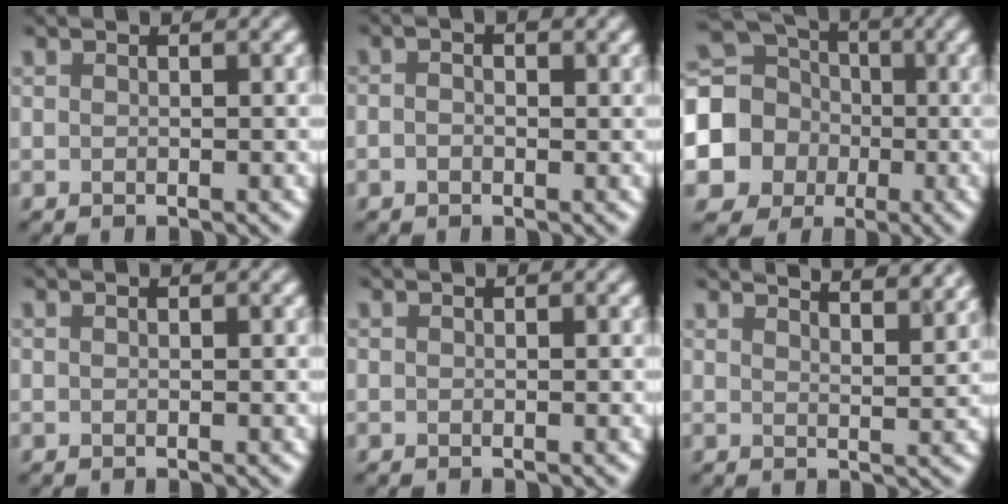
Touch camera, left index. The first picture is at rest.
{"total": 1.8, "force": [0.4, 1.0, 1.5], "torque": [-0.020, -0.001, -0.003]}
{"total": 12.6, "force": [-1.3, 11.6, 4.6], "torque": [-0.141, -0.001, -0.055]}
{"total": 0.0}
{"total": 0.0}
{"total": 8.1, "force": [6.6, 2.4, 4.1], "torque": [-0.019, 0.029, 0.046]}